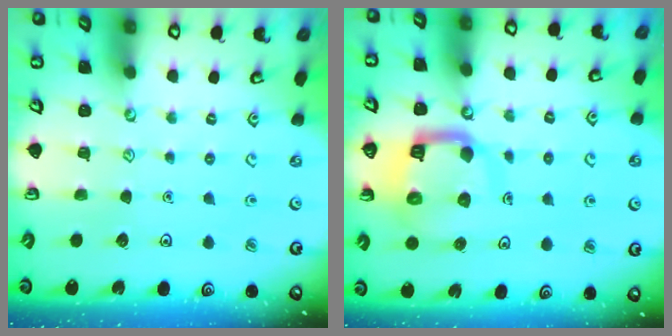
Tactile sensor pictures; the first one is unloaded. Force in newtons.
{"total": 11.0, "press": 10.9, "slide": 1.3}